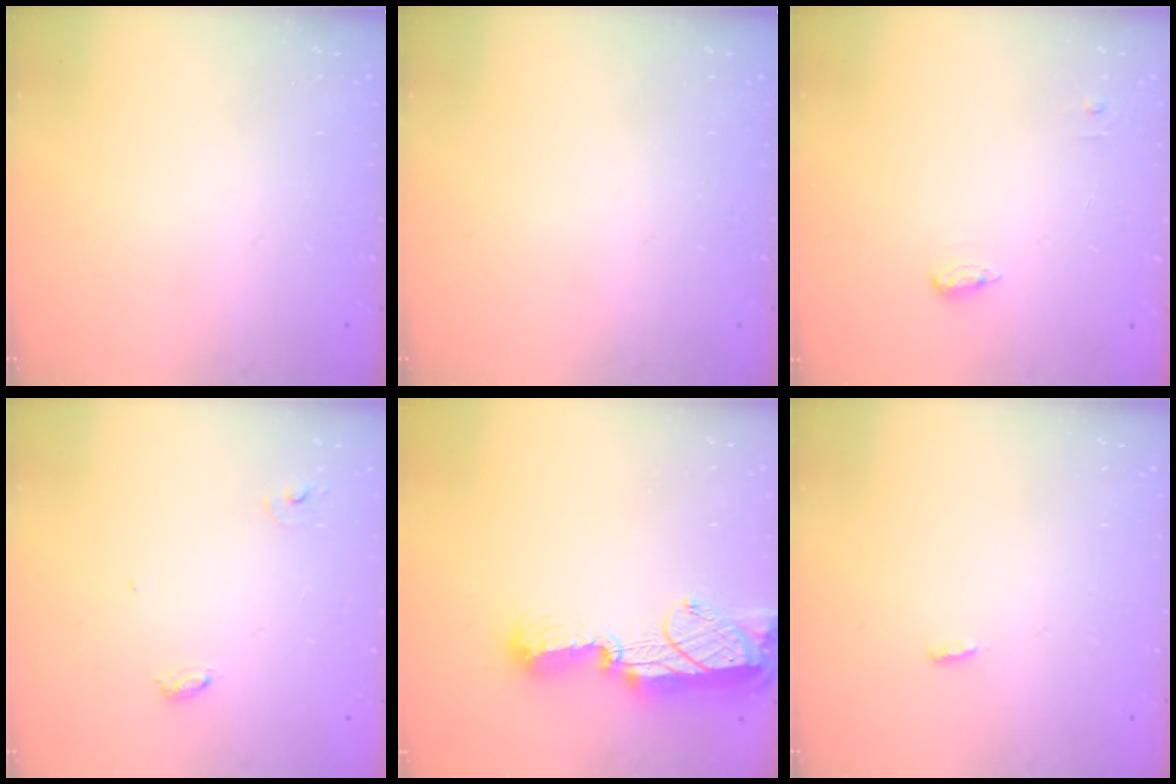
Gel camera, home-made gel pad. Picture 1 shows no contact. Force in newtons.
{"total": 0.0}
{"total": 4.9, "press": 4.8, "slide": 1.0}
{"total": 4.0, "press": 4.0, "slide": 0.3}
{"total": 12.4, "press": 12.3, "slide": 1.2}
{"total": 2.8, "press": 2.7, "slide": 0.8}